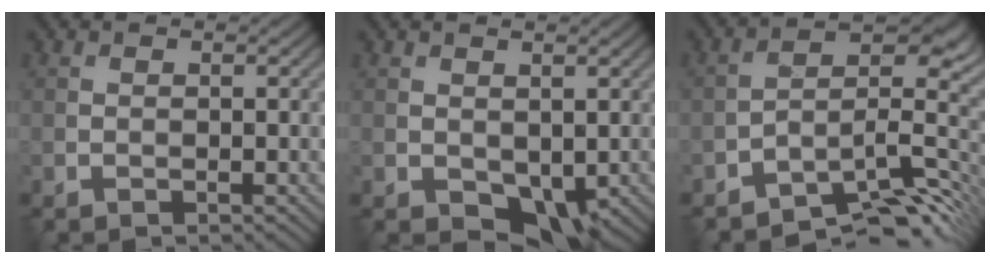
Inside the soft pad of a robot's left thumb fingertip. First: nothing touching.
{"total": 4.3, "force": [-0.1, 3.0, 3.1], "torque": [-0.059, -0.013, -0.001]}
{"total": 10.8, "force": [-8.1, 3.8, 6.1], "torque": [-0.079, -0.007, -0.138]}